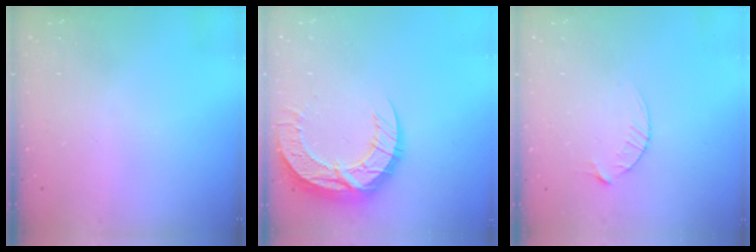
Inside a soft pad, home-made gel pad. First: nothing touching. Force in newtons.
{"total": 15.6, "press": 15.6, "slide": 1.1}
{"total": 3.6, "press": 3.5, "slide": 0.5}